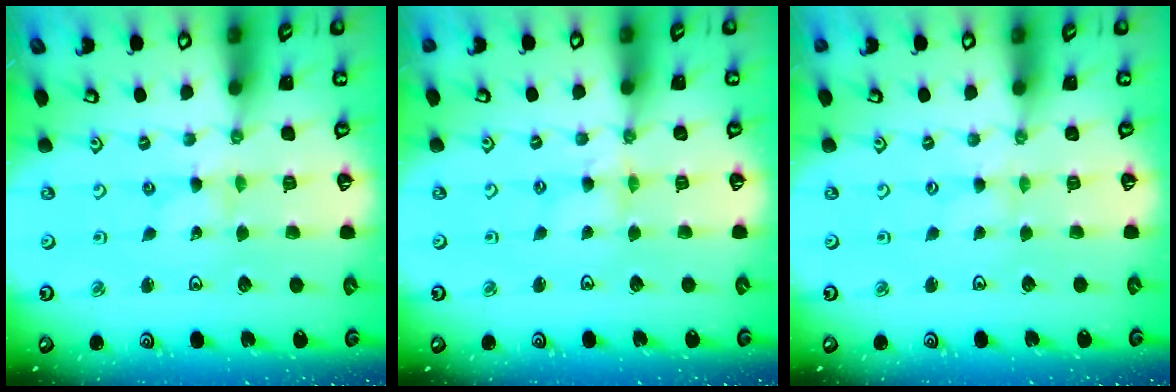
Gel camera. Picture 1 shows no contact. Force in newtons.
{"total": 2.0, "press": 2.0, "slide": 0.3}
{"total": 0.0}